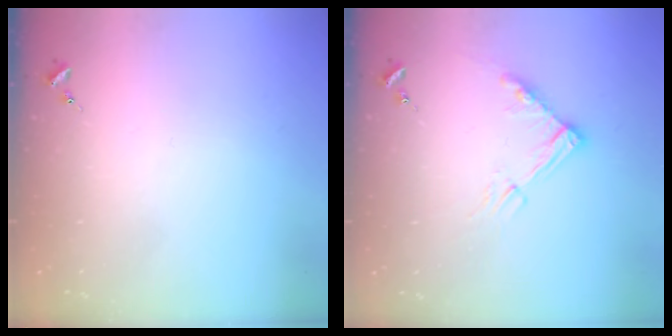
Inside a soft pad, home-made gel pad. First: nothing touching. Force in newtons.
{"total": 9.8, "press": 9.8, "slide": 1.0}